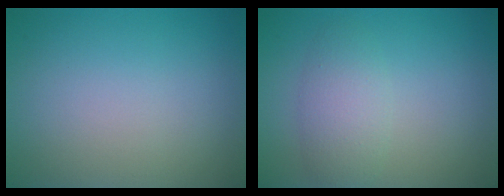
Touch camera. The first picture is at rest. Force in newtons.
{"total": 3.0, "press": 3.0, "slide": 0.1}